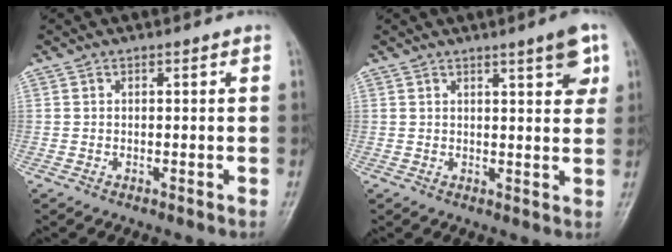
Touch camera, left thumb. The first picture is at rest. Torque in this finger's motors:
{"motor_torque": [-0.08, 0.16, -0.16, -0.20, 0.06]}